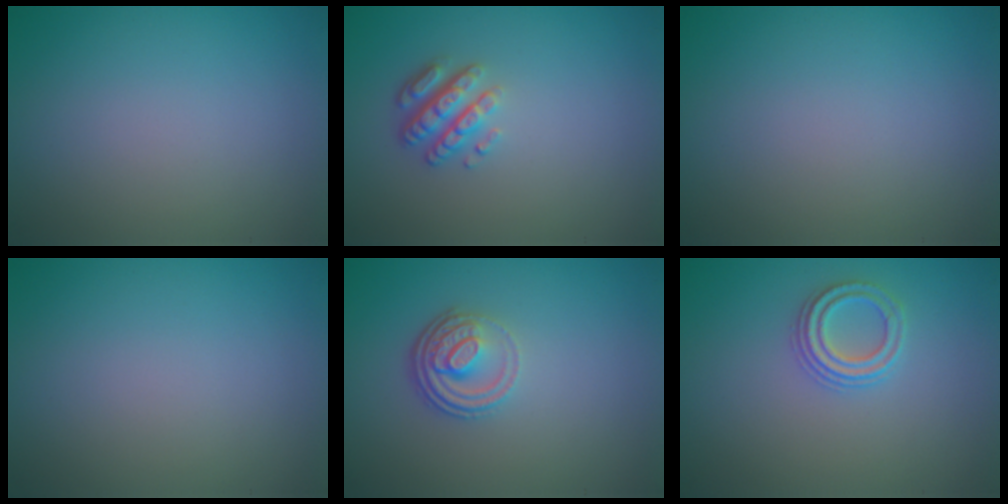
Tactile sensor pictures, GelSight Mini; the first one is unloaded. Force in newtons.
{"total": 3.4, "press": 2.6, "slide": 2.2}
{"total": 0.0}
{"total": 0.0}
{"total": 3.9, "press": 2.8, "slide": 2.7}
{"total": 2.3, "press": 2.2, "slide": 0.8}